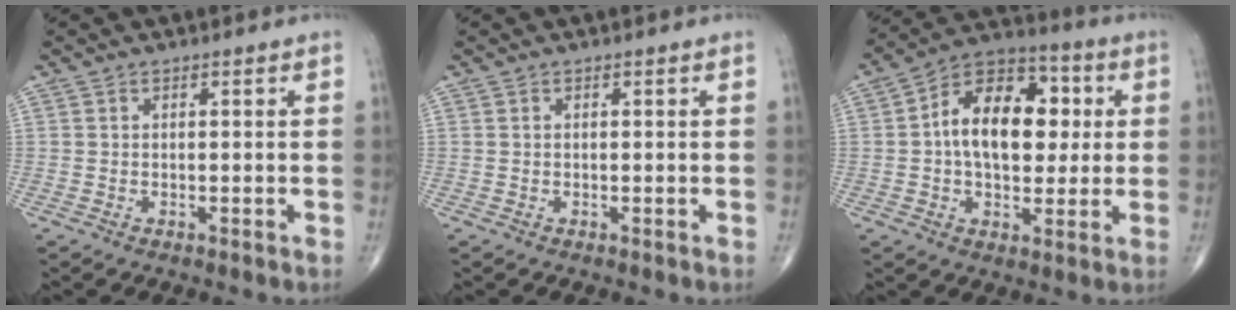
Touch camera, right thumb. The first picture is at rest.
{"total": 0.0}
{"total": 16.6, "force": [1.8, 10.3, 12.9], "torque": [-0.167, 0.023, 0.019]}